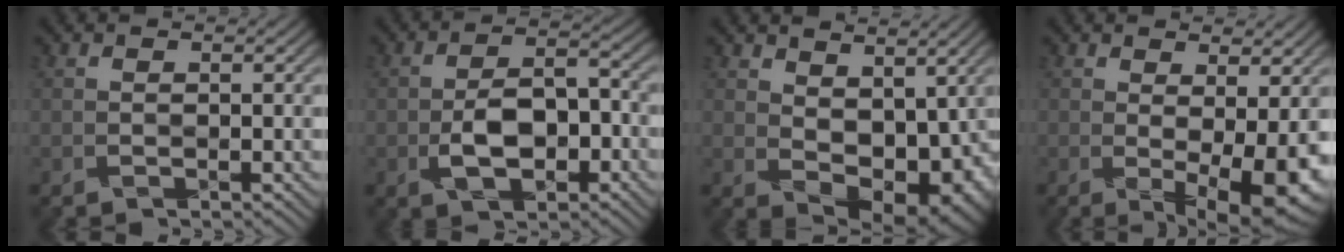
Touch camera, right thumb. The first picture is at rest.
{"total": 6.8, "force": [-2.8, 3.7, 5.0], "torque": [-0.087, 0.003, -0.057]}
{"total": 8.9, "force": [2.3, 5.1, 6.9], "torque": [-0.104, -0.004, 0.049]}
{"total": 7.7, "force": [-0.2, 2.4, 7.3], "torque": [-0.099, -0.003, 0.001]}